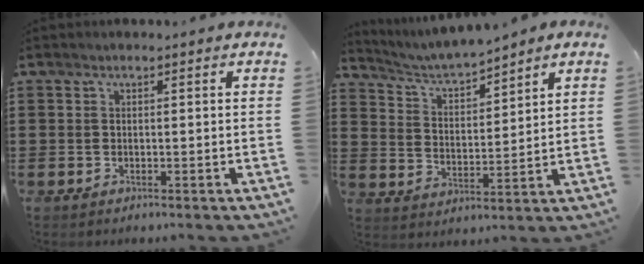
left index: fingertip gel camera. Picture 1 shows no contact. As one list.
[{"total": 4.4, "force": [4.2, 0.1, 1.1], "torque": [-0.042, -0.028, 0.069]}]